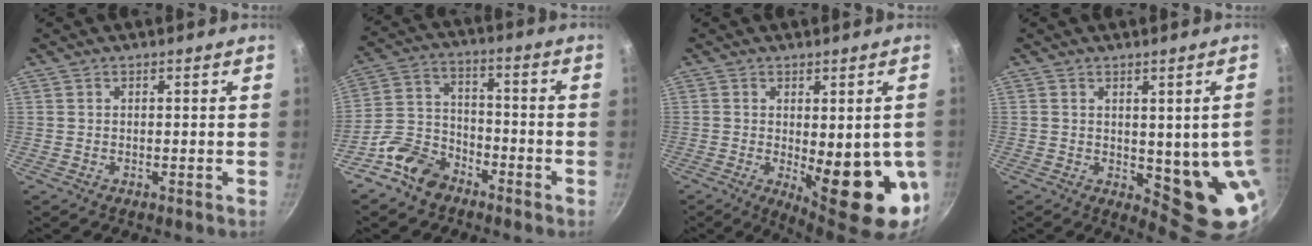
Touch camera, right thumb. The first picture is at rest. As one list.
[{"total": 10.5, "force": [-6.8, 6.7, 4.2], "torque": [-0.057, 0.066, -0.137]}, {"total": 15.7, "force": [-2.7, 5.6, 14.5], "torque": [-0.169, -0.022, -0.021]}, {"total": 11.0, "force": [-0.3, 4.1, 10.2], "torque": [-0.097, -0.021, 0.005]}]